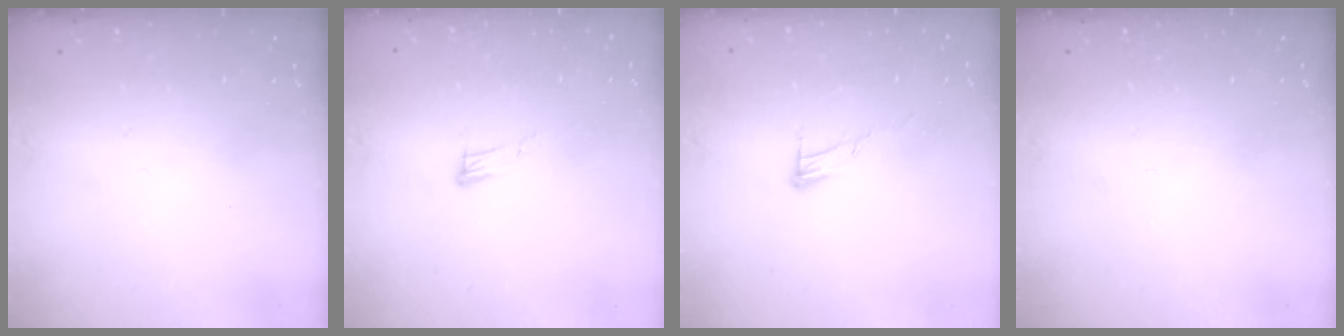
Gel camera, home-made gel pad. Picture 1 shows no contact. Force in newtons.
{"total": 5.7, "press": 5.7, "slide": 0.3}
{"total": 6.6, "press": 6.6, "slide": 0.5}
{"total": 0.0}